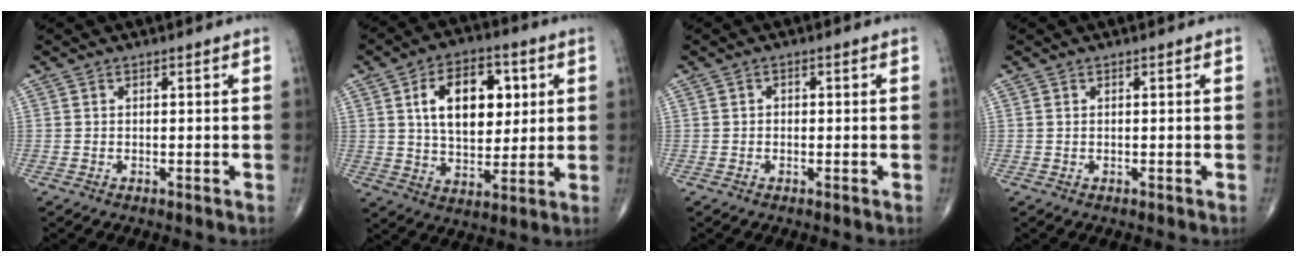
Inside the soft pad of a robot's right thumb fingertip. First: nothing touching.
{"total": 15.0, "force": [3.9, 9.0, 11.3], "torque": [-0.143, -0.006, 0.066]}
{"total": 0.8, "force": [-0.1, 0.7, 0.3], "torque": [0.000, 0.004, -0.005]}
{"total": 0.0}